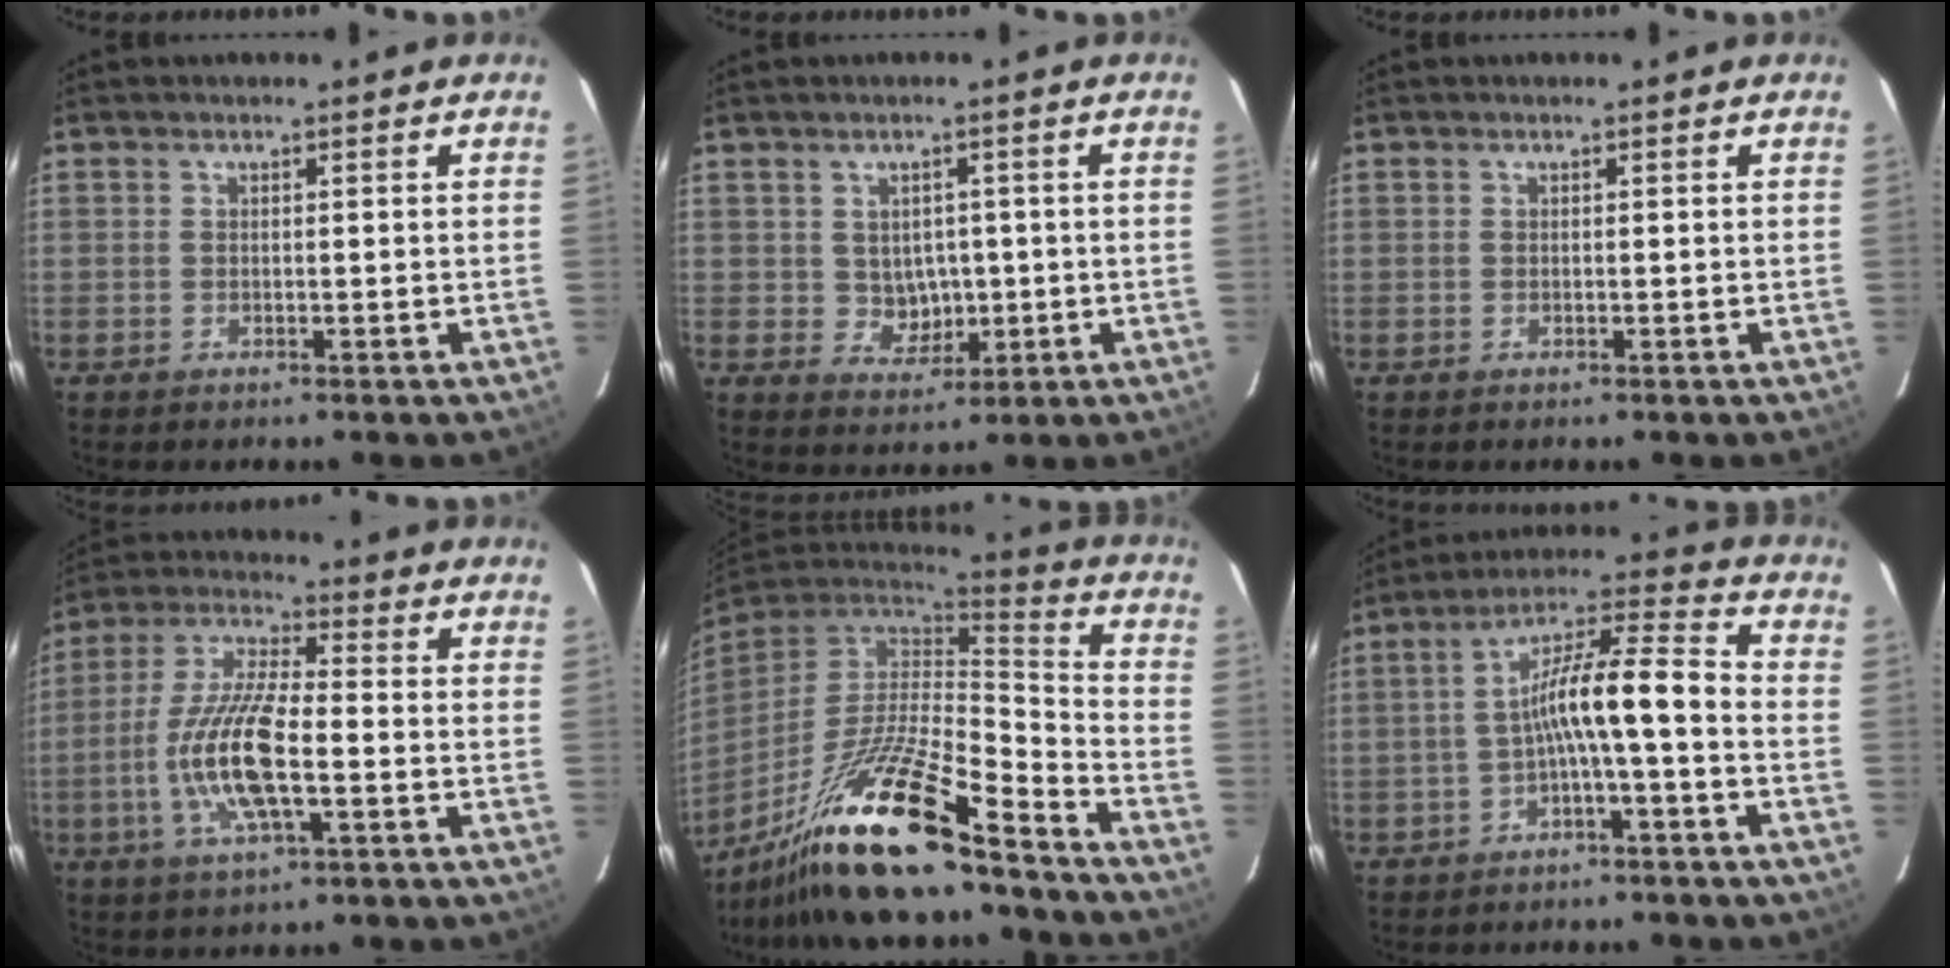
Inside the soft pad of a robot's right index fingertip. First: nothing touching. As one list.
[{"total": 4.7, "force": [0.2, 4.3, 1.8], "torque": [-0.035, 0.008, 0.017]}, {"total": 0.0}, {"total": 14.3, "force": [-3.4, 3.9, 13.3], "torque": [-0.276, -0.003, -0.069]}, {"total": 22.6, "force": [-16.7, 4.0, 14.7], "torque": [-0.290, -0.033, -0.298]}, {"total": 10.0, "force": [-3.0, 1.0, 9.5], "torque": [-0.181, 0.025, -0.051]}]